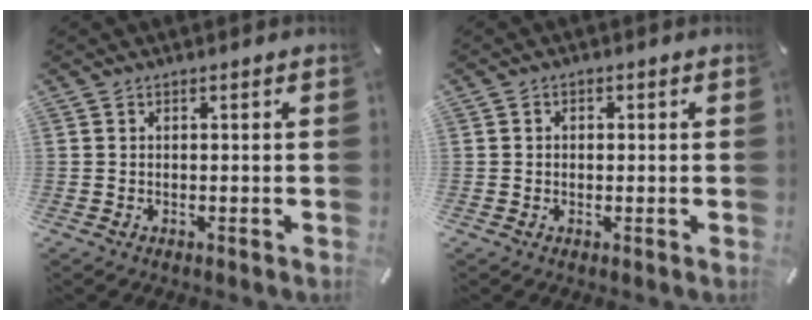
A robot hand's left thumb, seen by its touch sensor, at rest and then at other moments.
{"total": 1.5, "force": [-0.3, 1.3, 0.6], "torque": [-0.012, 0.007, -0.008]}